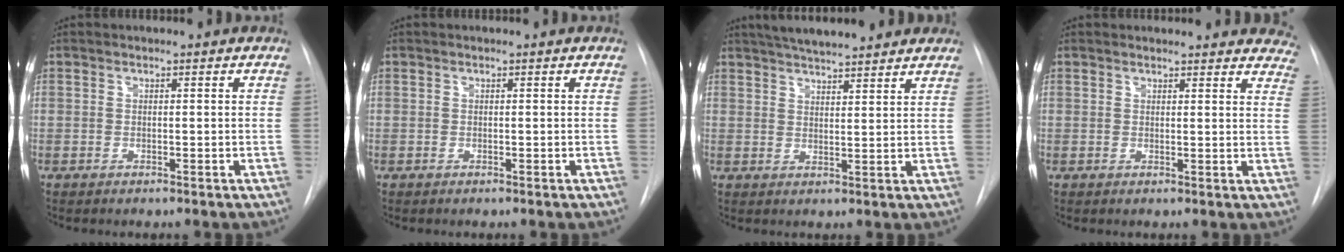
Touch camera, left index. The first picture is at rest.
{"total": 0.0}
{"total": 11.9, "force": [10.4, 1.9, 5.4], "torque": [-0.081, 0.023, 0.143]}
{"total": 15.7, "force": [14.9, 3.7, 3.1], "torque": [-0.013, -0.049, 0.139]}